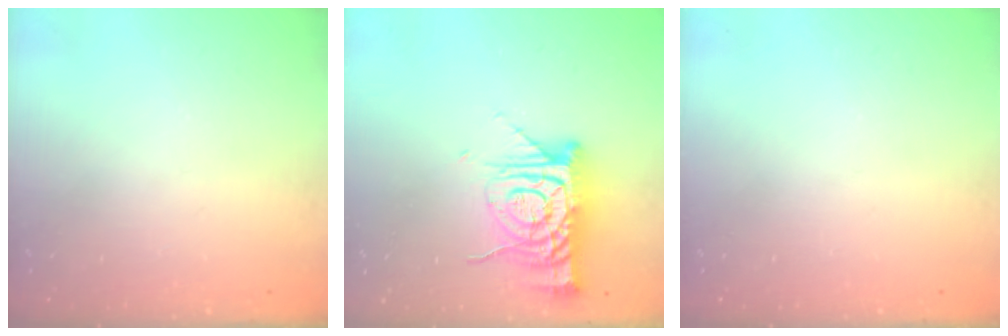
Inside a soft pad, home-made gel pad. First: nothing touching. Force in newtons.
{"total": 12.7, "press": 12.7, "slide": 1.2}
{"total": 0.0}